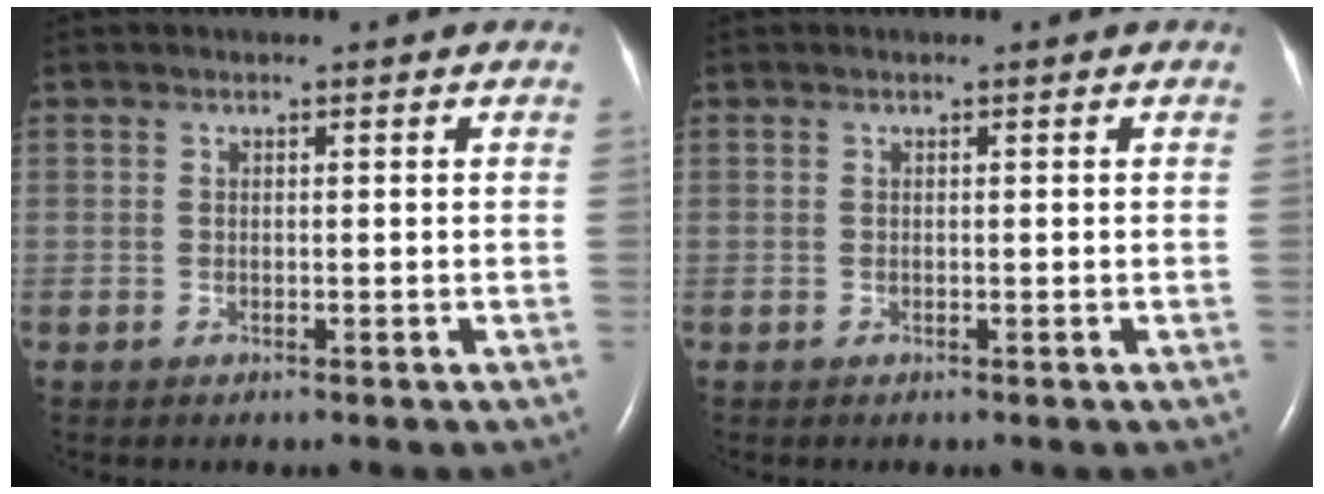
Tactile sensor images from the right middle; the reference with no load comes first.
{"total": 0.0}